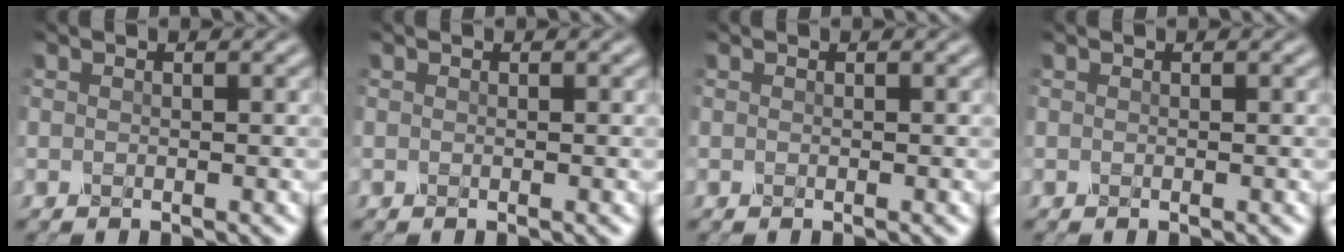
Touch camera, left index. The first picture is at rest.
{"total": 0.0}
{"total": 0.0}
{"total": 0.0}